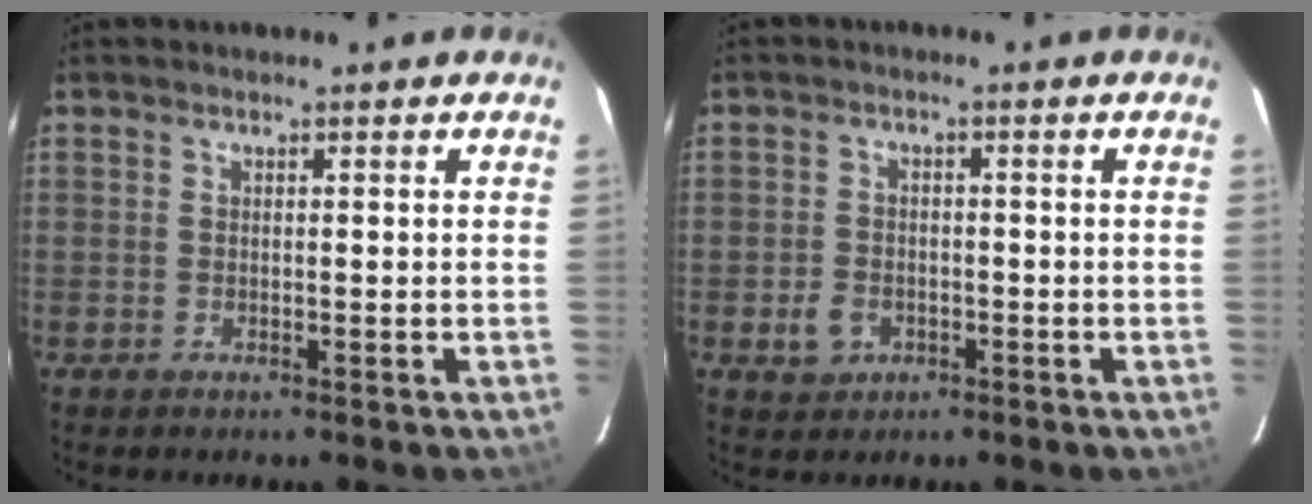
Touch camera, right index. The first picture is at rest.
{"total": 4.2, "force": [-1.6, 3.5, 1.8], "torque": [-0.043, 0.006, -0.020]}